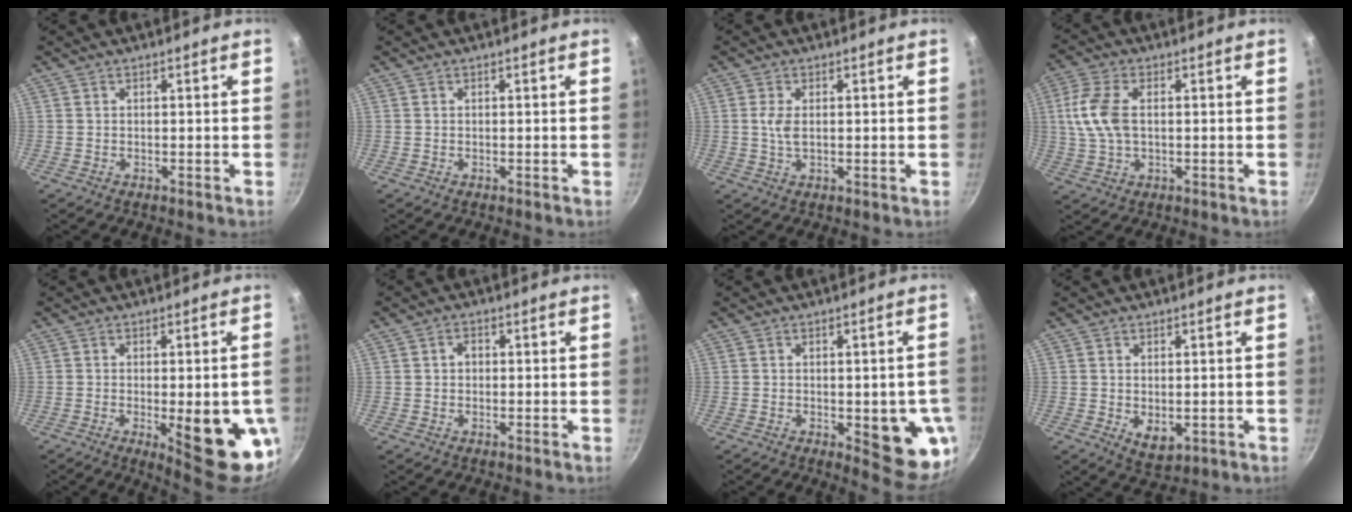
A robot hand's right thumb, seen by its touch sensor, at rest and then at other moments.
{"total": 0.0}
{"total": 3.1, "force": [0.4, 1.5, 2.6], "torque": [-0.054, 0.001, 0.008]}
{"total": 9.1, "force": [1.1, 5.3, 7.4], "torque": [-0.155, 0.010, 0.016]}
{"total": 16.0, "force": [-3.7, 4.9, 14.7], "torque": [-0.159, -0.004, -0.038]}
{"total": 2.0, "force": [0.1, 1.7, 1.1], "torque": [-0.009, 0.006, 0.001]}
{"total": 11.7, "force": [-2.3, 4.4, 10.5], "torque": [-0.089, -0.007, -0.025]}
{"total": 4.7, "force": [-0.4, 3.0, 3.6], "torque": [-0.054, -0.016, 0.001]}